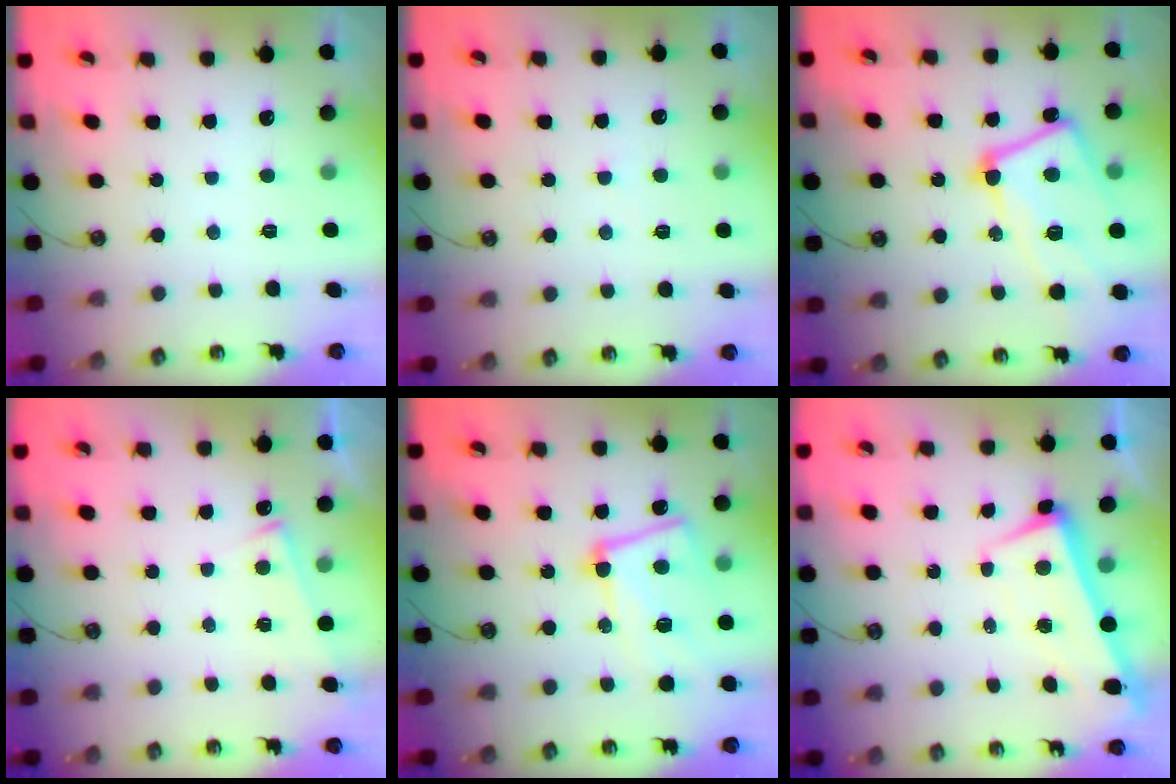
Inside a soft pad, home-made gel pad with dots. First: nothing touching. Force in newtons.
{"total": 3.6, "press": 3.5, "slide": 0.3}
{"total": 13.2, "press": 13.1, "slide": 1.5}
{"total": 7.3, "press": 7.3, "slide": 0.4}
{"total": 11.1, "press": 10.9, "slide": 2.3}
{"total": 1.8, "press": 0.9, "slide": 1.6}